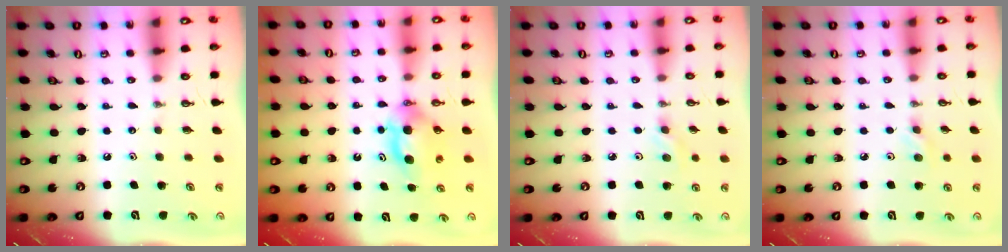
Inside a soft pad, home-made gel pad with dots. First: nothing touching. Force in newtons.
{"total": 7.9, "press": 4.8, "slide": 6.2}
{"total": 4.2, "press": 4.2, "slide": 0.6}
{"total": 4.4, "press": 4.3, "slide": 0.6}